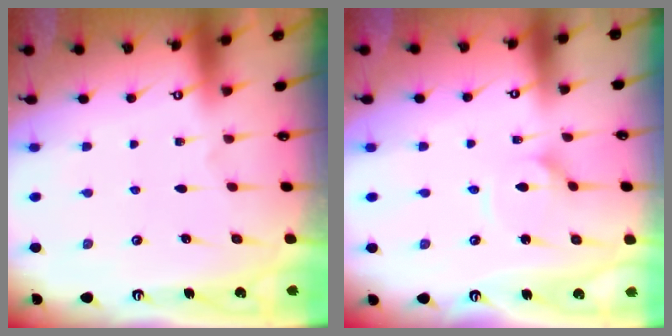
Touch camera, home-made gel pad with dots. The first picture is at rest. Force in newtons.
{"total": 3.0, "press": 3.0, "slide": 0.2}